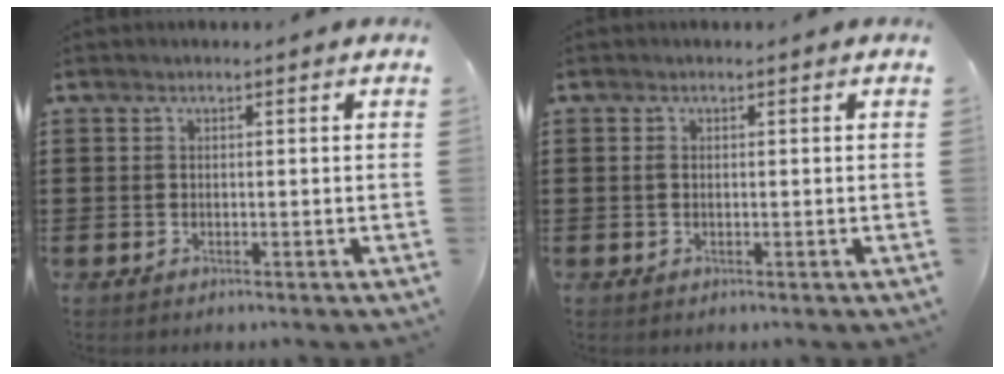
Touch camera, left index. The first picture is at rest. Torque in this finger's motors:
{"motor_torque": [0.23, 0.19, 0.08, 0.03]}